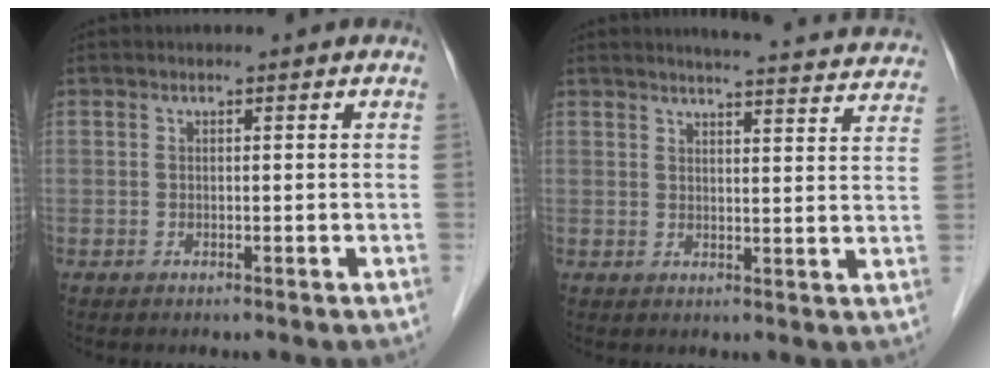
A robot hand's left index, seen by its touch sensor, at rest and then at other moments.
{"total": 17.2, "force": [16.4, 1.1, 4.9], "torque": [-0.057, -0.032, 0.181]}